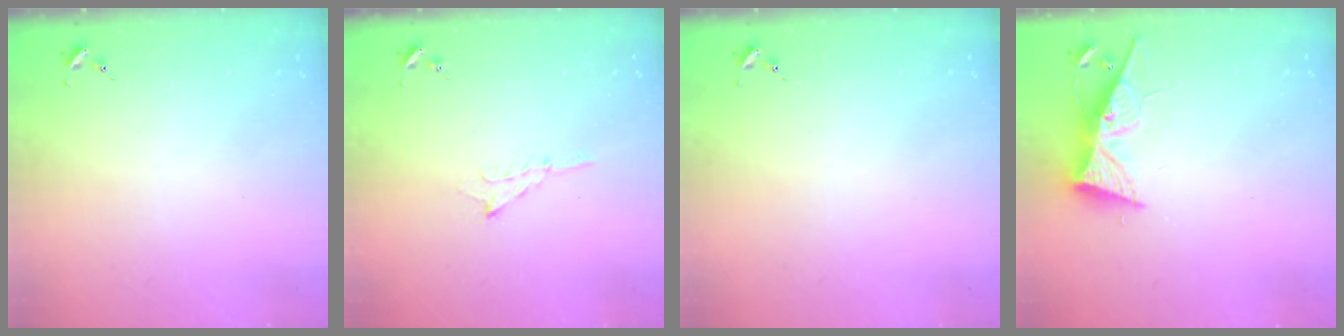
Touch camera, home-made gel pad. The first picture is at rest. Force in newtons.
{"total": 6.0, "press": 5.9, "slide": 0.7}
{"total": 0.0}
{"total": 9.6, "press": 9.6, "slide": 0.4}